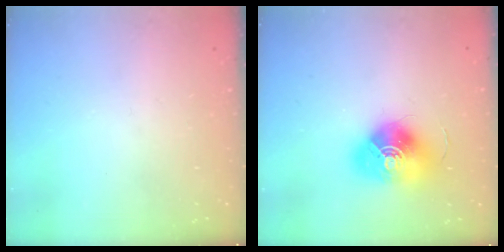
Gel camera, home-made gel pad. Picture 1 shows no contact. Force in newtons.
{"total": 17.5, "press": 17.5, "slide": 0.4}